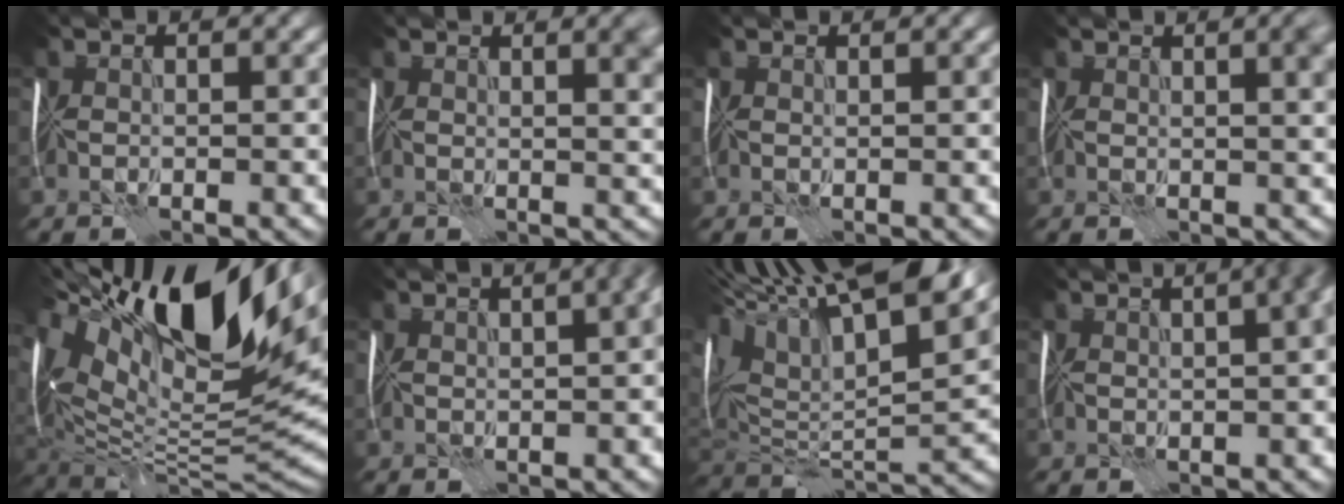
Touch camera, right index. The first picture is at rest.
{"total": 5.2, "force": [2.9, 2.1, 3.8], "torque": [-0.012, 0.011, 0.035]}
{"total": 1.0, "force": [1.0, 0.2, 0.2], "torque": [-0.004, 0.004, 0.015]}
{"total": 6.1, "force": [2.9, 2.4, 4.8], "torque": [-0.023, 0.018, 0.030]}
{"total": 18.1, "force": [7.3, 7.3, 14.8], "torque": [-0.263, 0.023, 0.124]}
{"total": 11.8, "force": [4.5, 5.6, 9.4], "torque": [-0.071, 0.064, 0.033]}
{"total": 17.4, "force": [8.1, 6.7, 13.8], "torque": [-0.279, 0.052, 0.135]}
{"total": 16.1, "force": [6.1, 8.1, 12.5], "torque": [-0.086, 0.077, 0.045]}